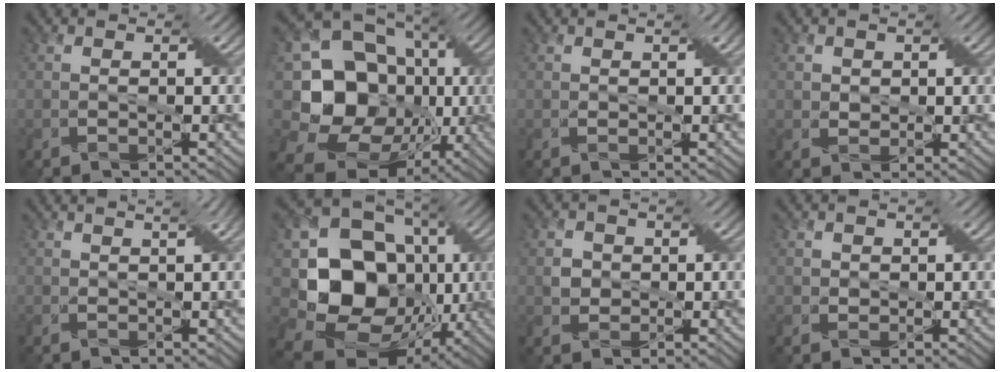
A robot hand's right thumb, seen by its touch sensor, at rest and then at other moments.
{"total": 21.4, "force": [-2.7, 17.2, 12.5], "torque": [-0.289, 0.002, -0.063]}
{"total": 0.6, "force": [0.5, -0.2, 0.1], "torque": [-0.002, 0.003, 0.010]}
{"total": 2.3, "force": [1.2, 1.8, 0.8], "torque": [-0.026, 0.004, 0.022]}
{"total": 2.4, "force": [1.9, -0.4, 1.5], "torque": [-0.026, 0.013, 0.027]}
{"total": 18.7, "force": [-1.7, 14.5, 11.6], "torque": [-0.260, -0.035, -0.007]}
{"total": 2.7, "force": [0.5, 2.5, 0.8], "torque": [-0.031, 0.005, 0.002]}
{"total": 1.6, "force": [0.9, 1.3, 0.5], "torque": [-0.015, 0.005, 0.012]}